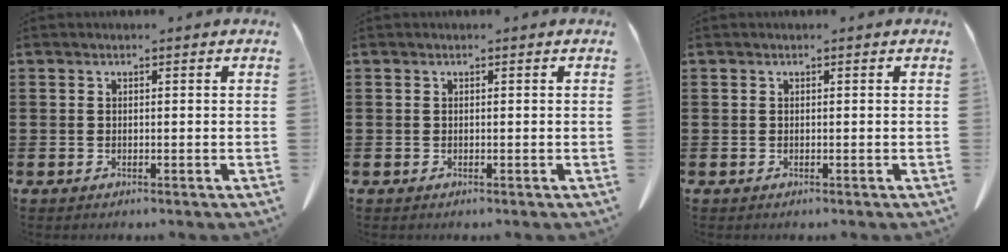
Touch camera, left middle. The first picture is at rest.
{"total": 0.0}
{"total": 0.0}